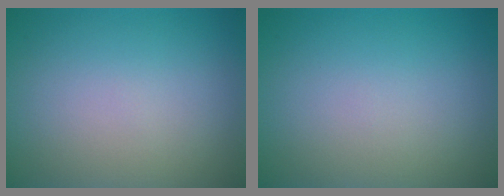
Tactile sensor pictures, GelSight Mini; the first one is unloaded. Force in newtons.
{"total": 0.0}